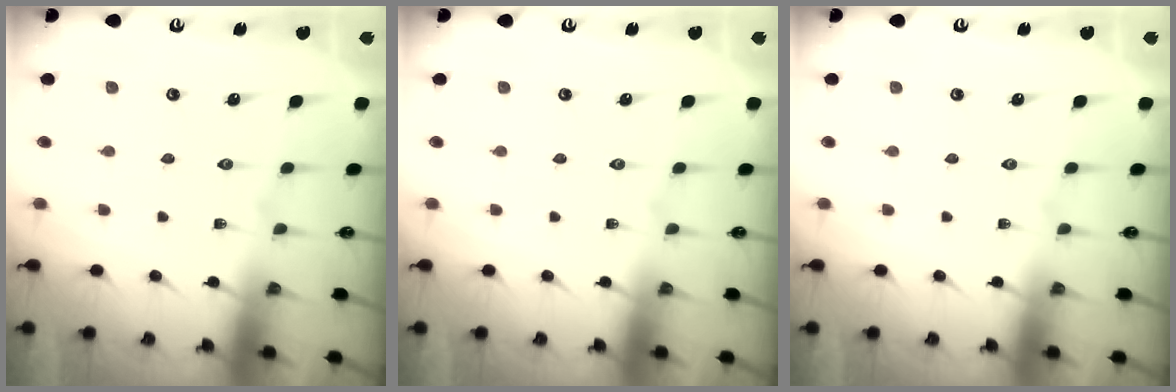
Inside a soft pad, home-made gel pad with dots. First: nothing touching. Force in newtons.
{"total": 0.0}
{"total": 0.0}